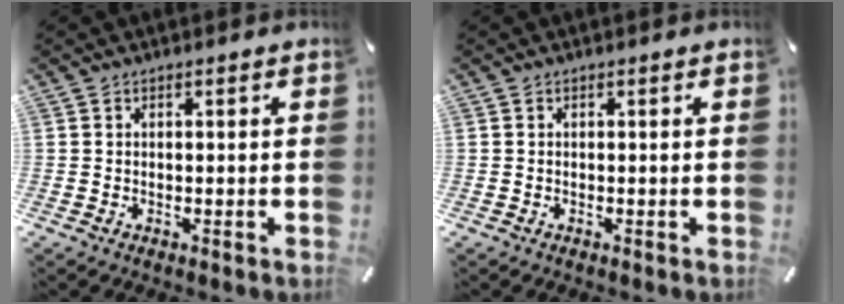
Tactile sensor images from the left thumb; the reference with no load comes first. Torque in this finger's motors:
{"motor_torque": [0.00, 0.00, 0.00, 0.01, 0.00]}